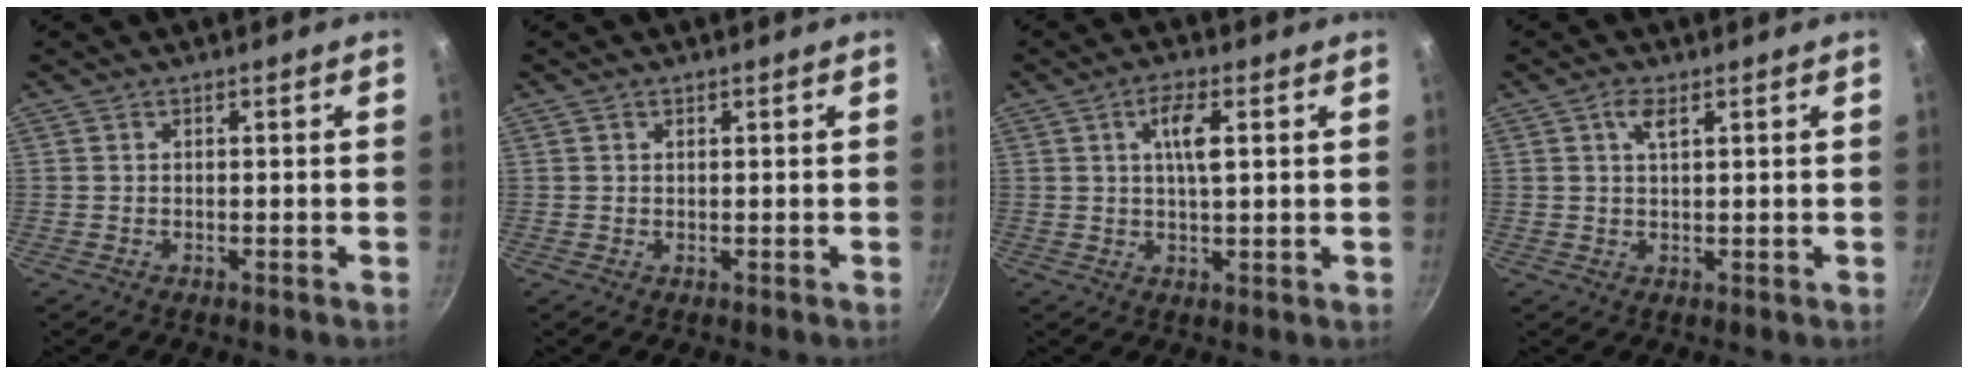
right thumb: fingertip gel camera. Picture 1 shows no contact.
{"total": 0.7, "force": [0.4, 0.5, 0.2], "torque": [-0.002, 0.000, 0.007]}
{"total": 5.3, "force": [1.5, 1.6, 4.9], "torque": [-0.085, 0.001, 0.026]}
{"total": 2.8, "force": [1.2, 1.1, 2.3], "torque": [-0.041, -0.001, 0.025]}